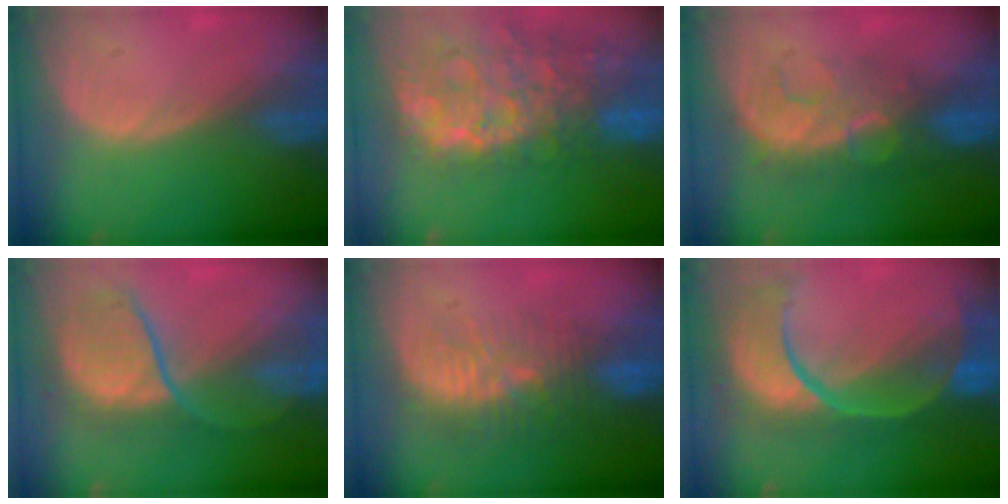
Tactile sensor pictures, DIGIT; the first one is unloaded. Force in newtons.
{"total": 14.3, "press": 11.6, "slide": 8.3}
{"total": 8.0, "press": 7.7, "slide": 2.0}
{"total": 8.3, "press": 8.1, "slide": 1.8}
{"total": 9.3, "press": 8.6, "slide": 3.6}
{"total": 12.8, "press": 10.4, "slide": 7.5}